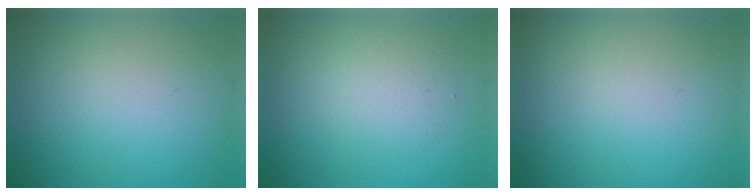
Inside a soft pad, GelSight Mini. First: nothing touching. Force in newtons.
{"total": 2.4, "press": 2.4, "slide": 0.1}
{"total": 0.0}